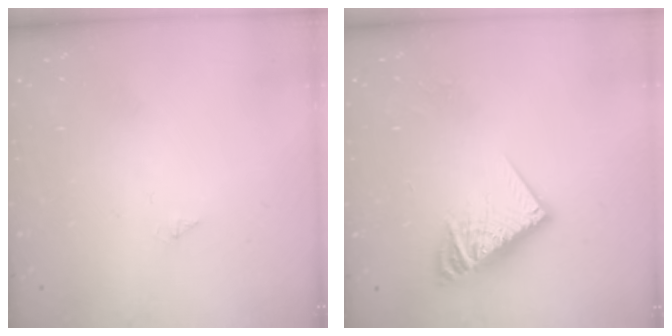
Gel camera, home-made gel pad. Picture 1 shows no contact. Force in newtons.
{"total": 12.2, "press": 12.1, "slide": 1.0}